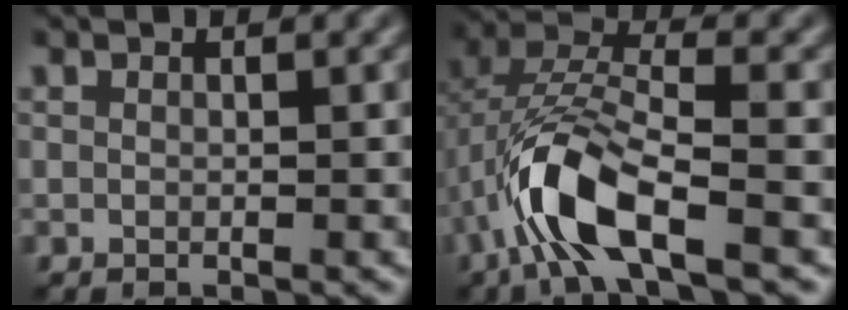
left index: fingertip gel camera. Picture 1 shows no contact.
{"total": 8.0, "force": [-3.6, 2.8, 6.5], "torque": [-0.147, 0.005, -0.077]}